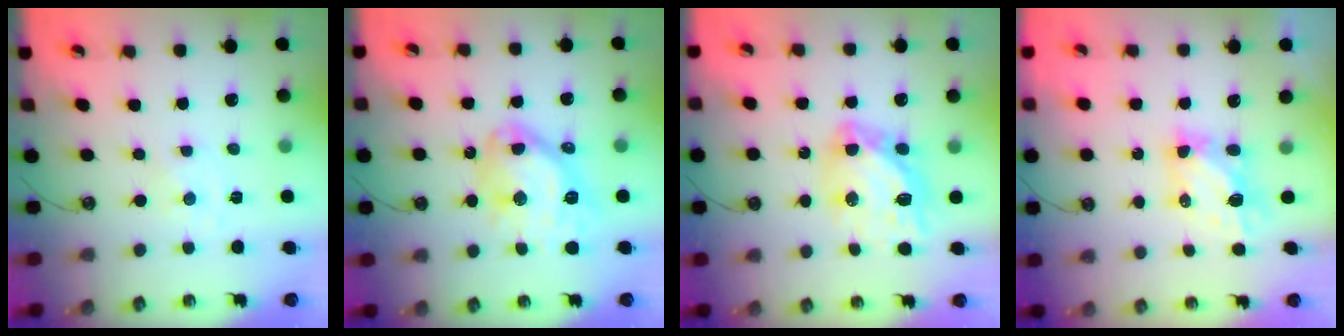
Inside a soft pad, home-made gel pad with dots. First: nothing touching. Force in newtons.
{"total": 16.1, "press": 16.0, "slide": 1.6}
{"total": 15.7, "press": 15.6, "slide": 1.7}
{"total": 5.8, "press": 5.8, "slide": 0.4}